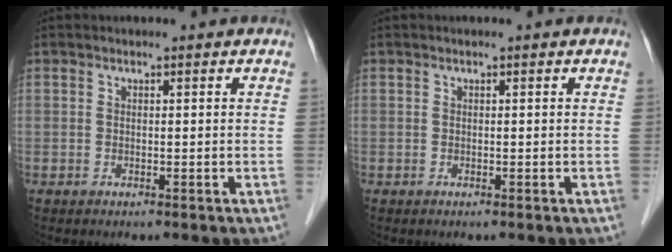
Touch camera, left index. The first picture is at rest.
{"total": 0.0}